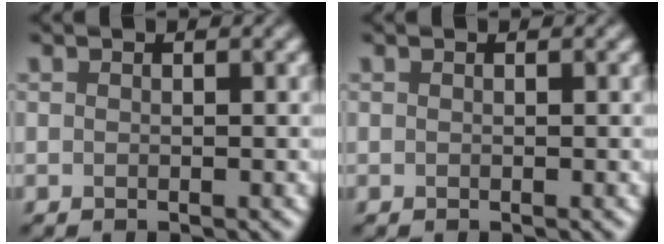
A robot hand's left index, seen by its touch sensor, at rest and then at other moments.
{"total": 0.0}